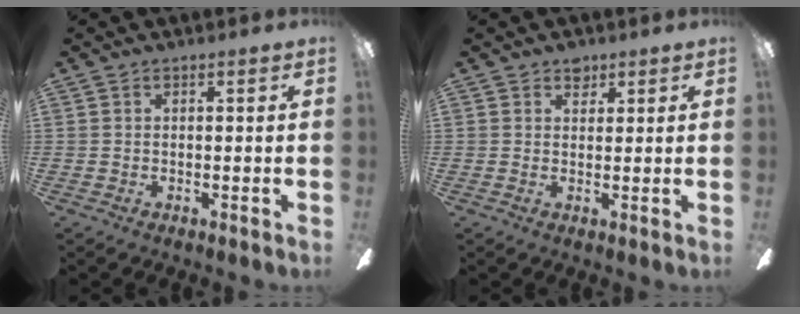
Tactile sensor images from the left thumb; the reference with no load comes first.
{"total": 2.7, "force": [1.9, 1.7, 0.9], "torque": [-0.004, -0.003, 0.032]}